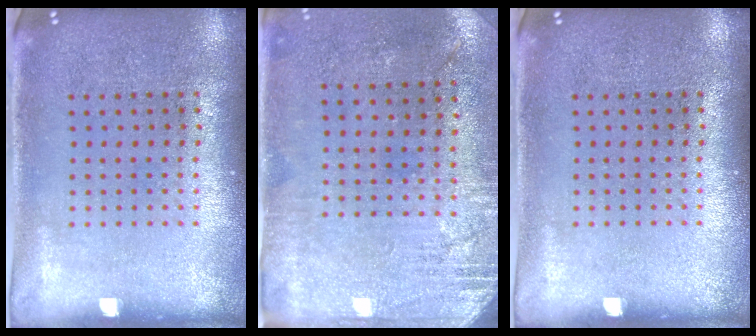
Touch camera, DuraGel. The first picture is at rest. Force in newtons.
{"total": 2.7, "press": 2.3, "slide": 1.4}
{"total": 0.0}